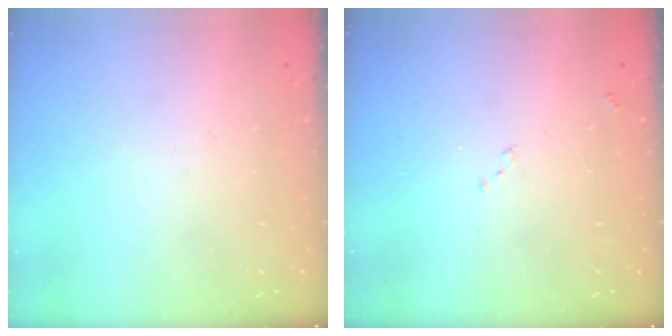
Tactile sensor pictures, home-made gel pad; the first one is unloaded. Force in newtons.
{"total": 6.9, "press": 6.9, "slide": 0.8}